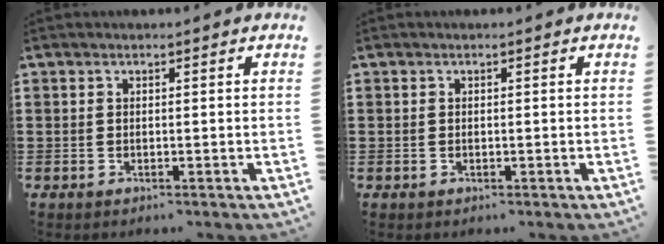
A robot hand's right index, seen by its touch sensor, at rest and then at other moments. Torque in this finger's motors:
{"motor_torque": [-0.44, 1.70, 0.00, -0.01]}